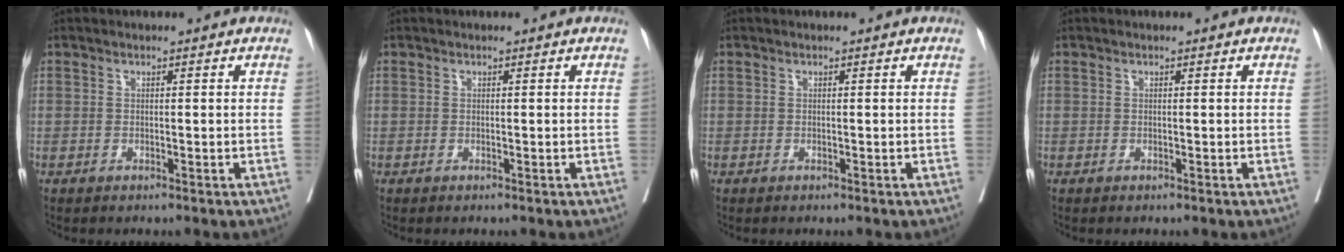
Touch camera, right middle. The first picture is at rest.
{"total": 0.0}
{"total": 0.0}
{"total": 0.0}